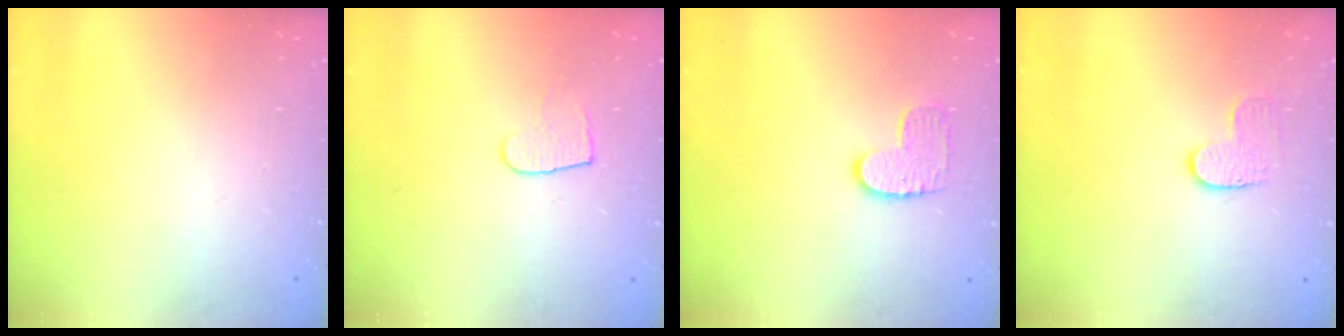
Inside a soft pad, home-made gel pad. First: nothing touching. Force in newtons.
{"total": 6.0, "press": 6.0, "slide": 0.5}
{"total": 7.9, "press": 7.9, "slide": 0.3}
{"total": 5.1, "press": 5.1, "slide": 0.5}